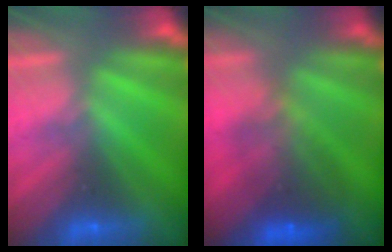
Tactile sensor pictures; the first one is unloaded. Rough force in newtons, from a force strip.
{"total": 5.8}